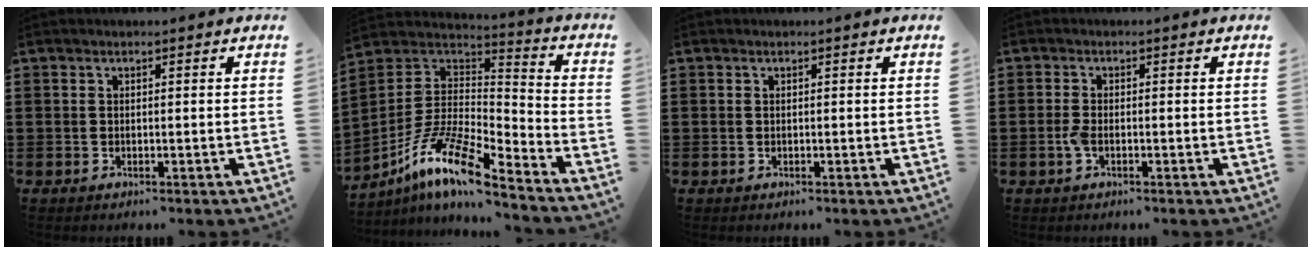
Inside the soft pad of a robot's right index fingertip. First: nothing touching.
{"total": 12.2, "force": [-8.8, 2.5, 8.1], "torque": [-0.177, 0.004, -0.176]}
{"total": 0.0}
{"total": 2.0, "force": [-0.7, 0.8, 1.7], "torque": [-0.047, -0.006, -0.018]}